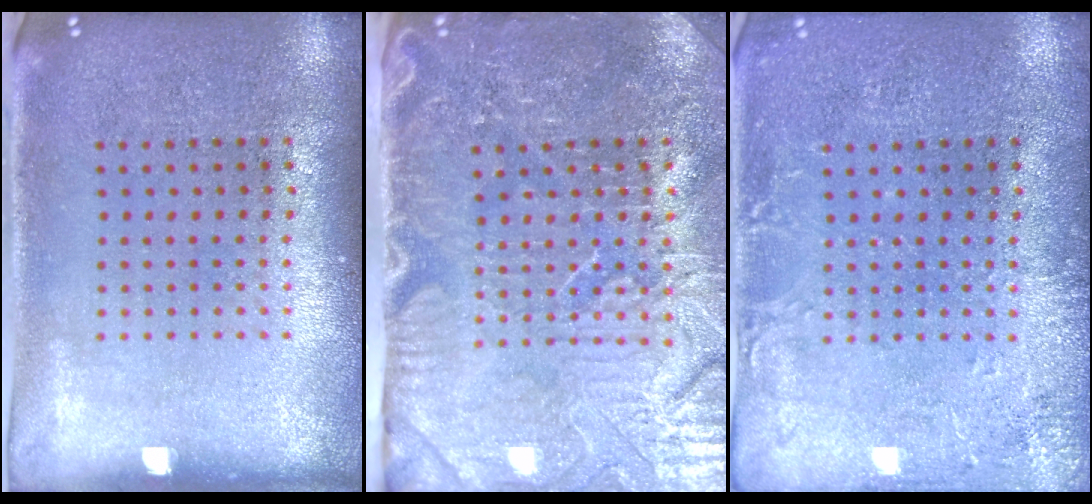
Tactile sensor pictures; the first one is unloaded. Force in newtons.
{"total": 5.0, "press": 4.5, "slide": 2.2}
{"total": 2.5, "press": 2.5, "slide": 0.3}